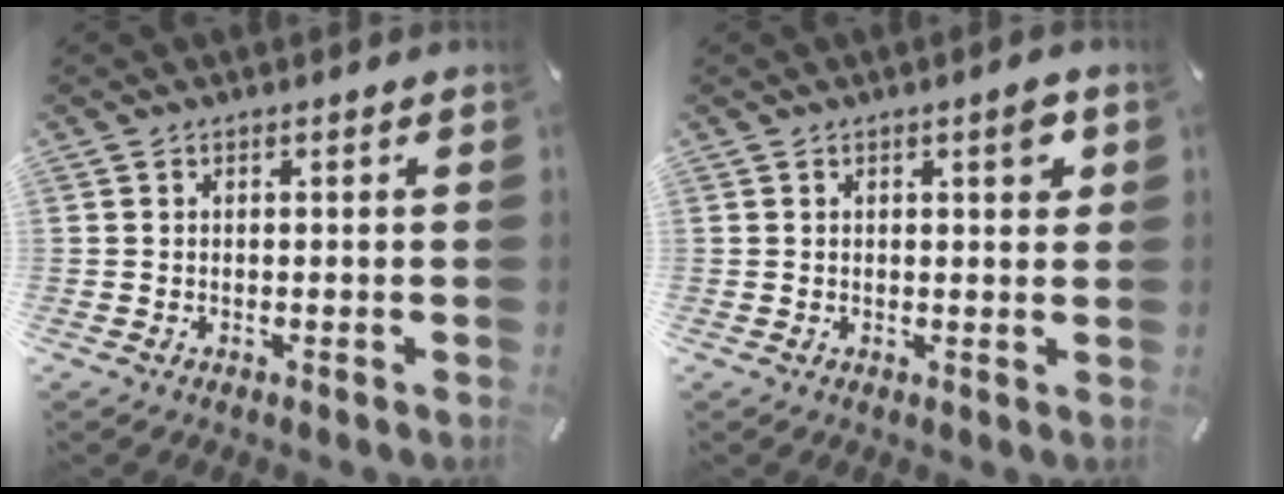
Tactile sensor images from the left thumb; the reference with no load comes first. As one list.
[{"total": 3.5, "force": [1.4, 1.2, 3.0], "torque": [-0.037, -0.004, 0.017]}]